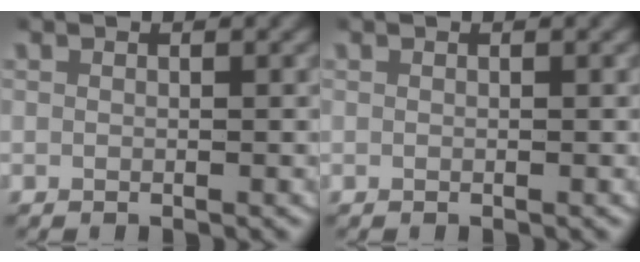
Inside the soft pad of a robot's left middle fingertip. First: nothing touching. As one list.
[{"total": 0.0}]